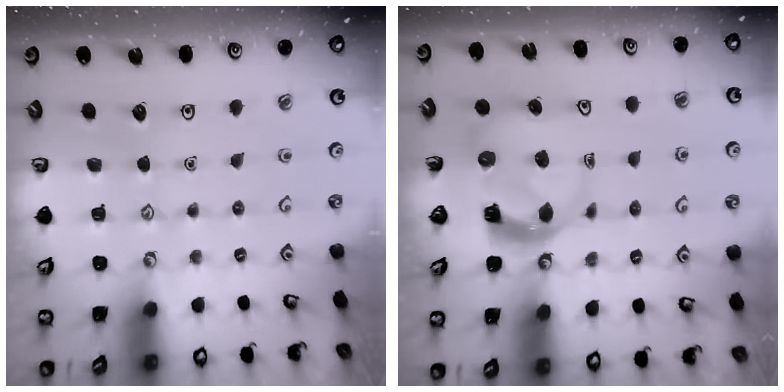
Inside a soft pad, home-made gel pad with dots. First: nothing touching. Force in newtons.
{"total": 4.8, "press": 4.7, "slide": 0.8}